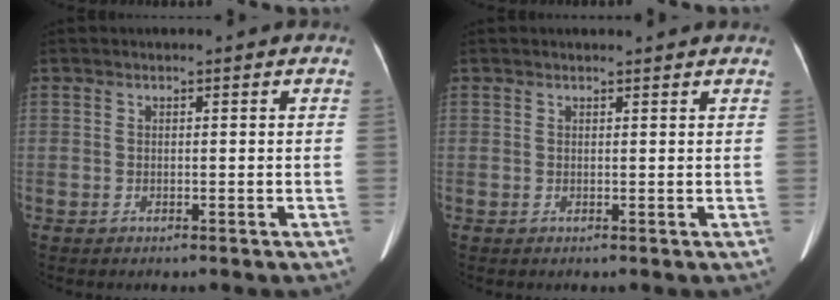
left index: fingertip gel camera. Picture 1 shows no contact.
{"total": 2.2, "force": [2.1, 0.2, 0.3], "torque": [-0.012, 0.009, 0.020]}